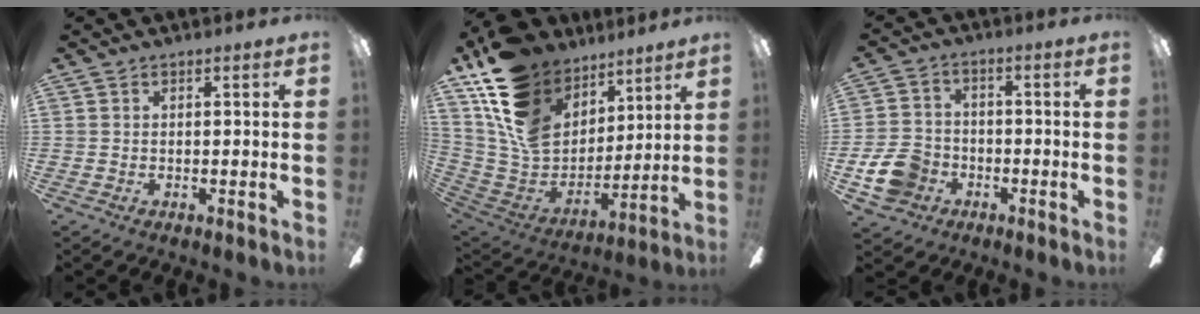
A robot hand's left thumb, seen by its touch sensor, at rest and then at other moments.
{"total": 20.1, "force": [10.5, 14.1, 9.7], "torque": [-0.213, -0.057, 0.201]}
{"total": 10.3, "force": [-3.9, 8.0, 5.0], "torque": [-0.131, 0.030, -0.073]}